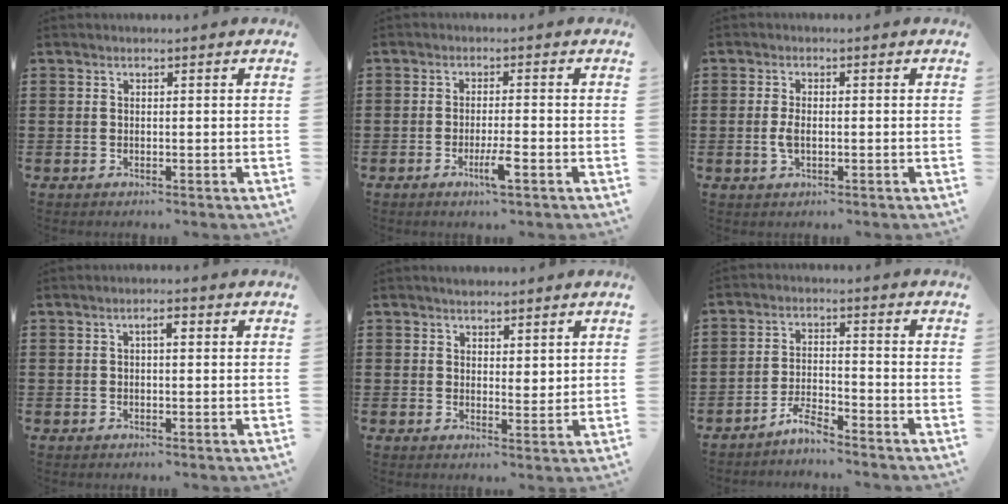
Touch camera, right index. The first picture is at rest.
{"total": 3.9, "force": [-1.8, 0.1, 3.5], "torque": [-0.064, -0.012, -0.032]}
{"total": 2.7, "force": [-0.4, 1.2, 2.4], "torque": [-0.061, -0.005, -0.012]}
{"total": 1.8, "force": [0.3, 0.6, 1.7], "torque": [-0.034, 0.007, 0.002]}
{"total": 2.7, "force": [2.3, 1.4, 0.1], "torque": [-0.001, 0.000, 0.043]}
{"total": 4.0, "force": [-3.8, 0.4, 1.3], "torque": [-0.034, 0.007, -0.077]}